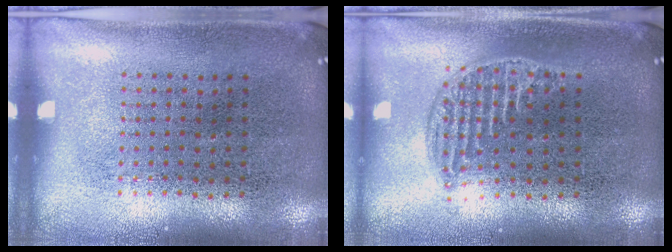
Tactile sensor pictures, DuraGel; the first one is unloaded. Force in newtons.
{"total": 1.2, "press": 1.1, "slide": 0.5}